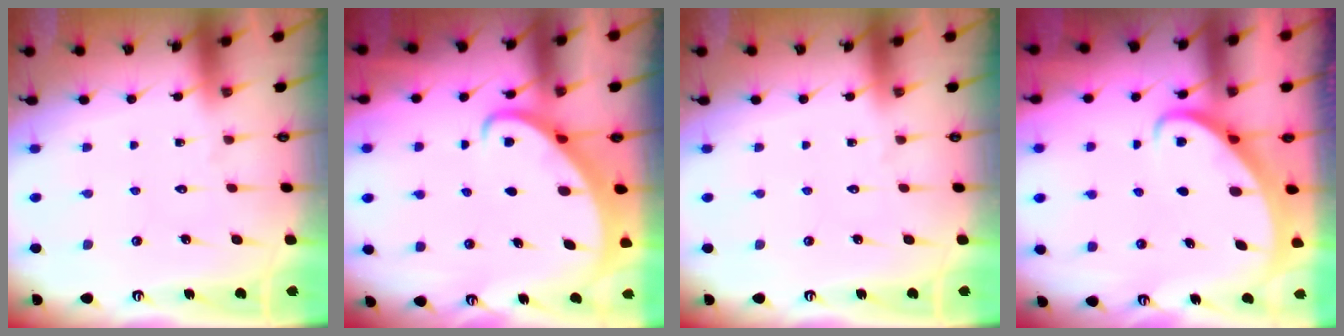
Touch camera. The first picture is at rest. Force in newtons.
{"total": 2.2, "press": 2.2, "slide": 0.3}
{"total": 0.0}
{"total": 2.3, "press": 2.3, "slide": 0.3}